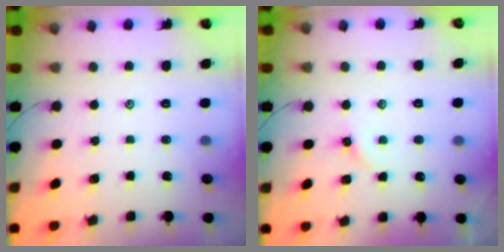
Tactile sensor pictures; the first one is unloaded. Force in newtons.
{"total": 3.0, "press": 2.9, "slide": 0.4}